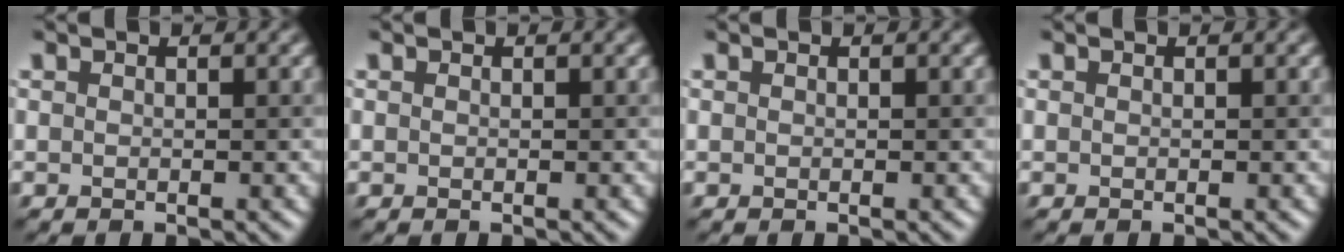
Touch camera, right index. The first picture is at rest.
{"total": 0.0}
{"total": 0.0}
{"total": 0.0}